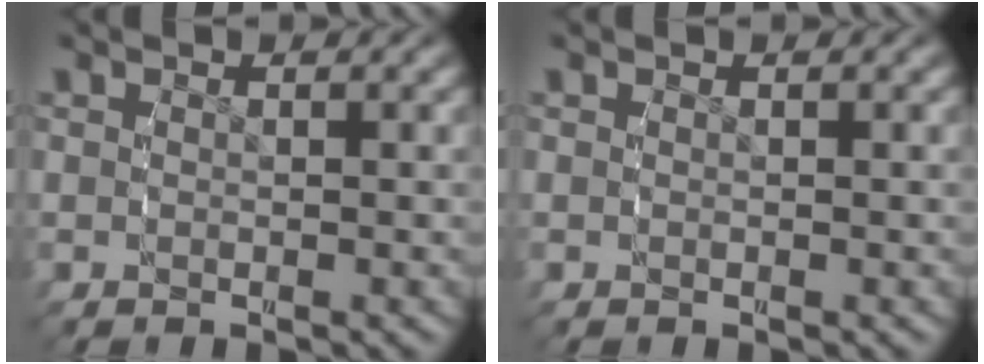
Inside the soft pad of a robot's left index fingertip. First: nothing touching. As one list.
[{"total": 0.0}]